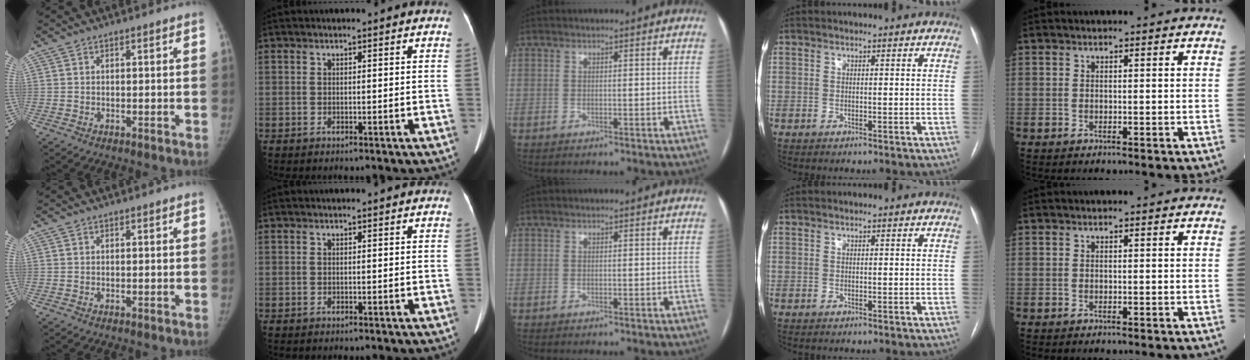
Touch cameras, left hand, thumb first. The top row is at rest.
{}